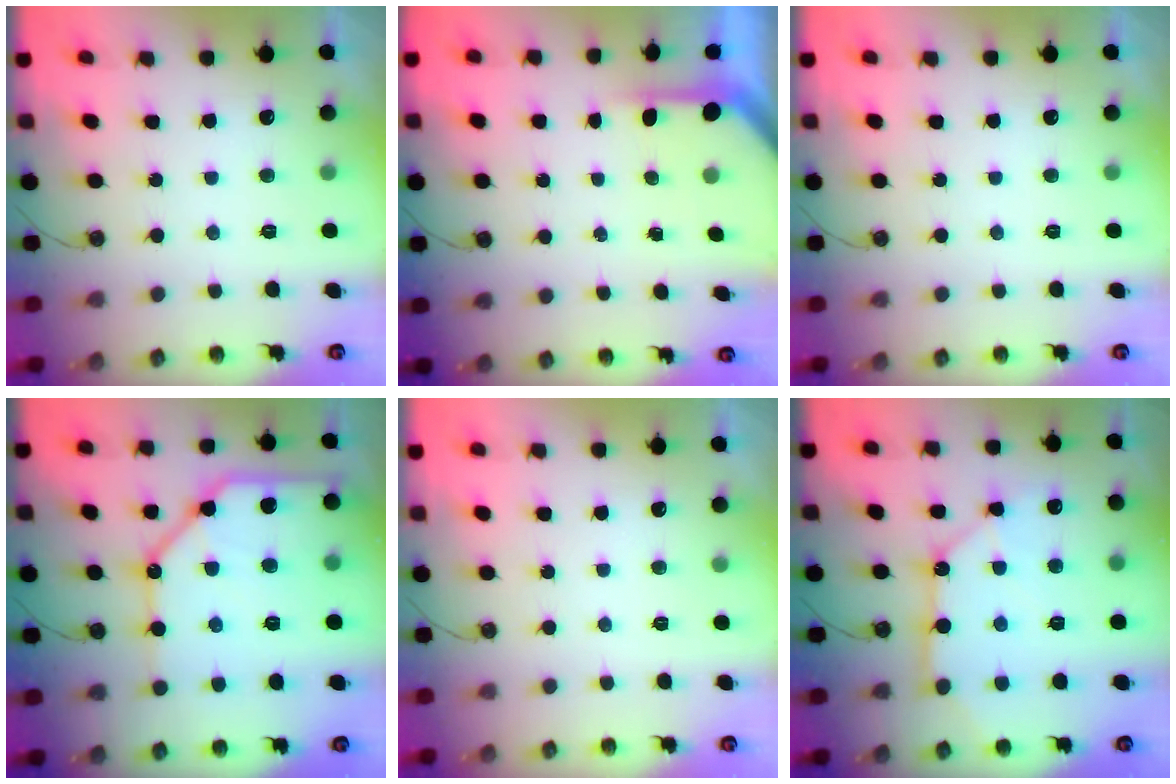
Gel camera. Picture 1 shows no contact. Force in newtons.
{"total": 3.7, "press": 3.7, "slide": 0.2}
{"total": 0.0}
{"total": 20.4, "press": 20.2, "slide": 2.5}
{"total": 0.0}
{"total": 13.1, "press": 13.0, "slide": 1.7}